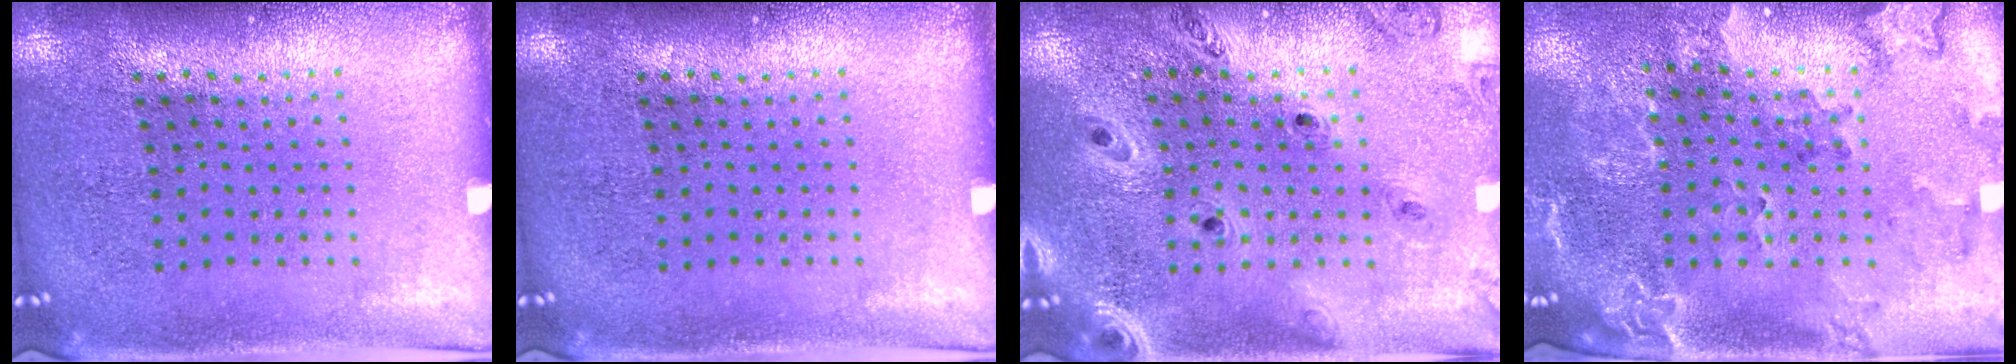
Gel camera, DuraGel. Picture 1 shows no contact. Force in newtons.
{"total": 0.0}
{"total": 1.3, "press": 1.3, "slide": 0.2}
{"total": 2.0, "press": 1.9, "slide": 0.7}